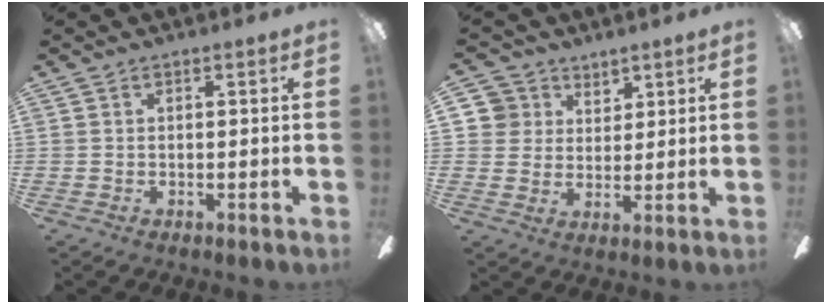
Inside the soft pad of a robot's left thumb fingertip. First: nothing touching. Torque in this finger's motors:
{"motor_torque": [-0.04, 0.01, 0.57, -0.53, -0.03]}